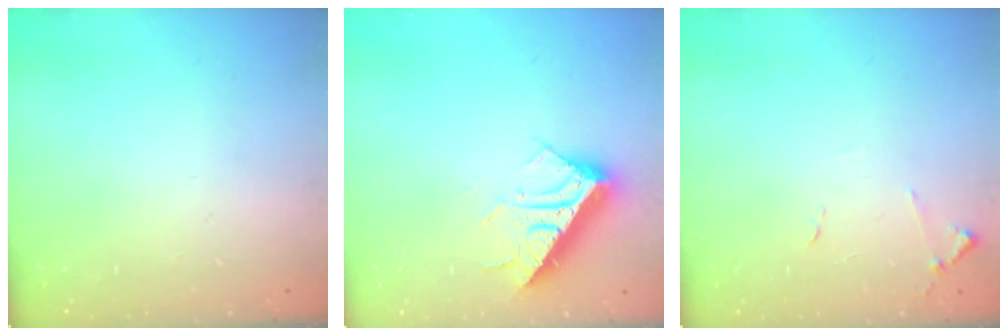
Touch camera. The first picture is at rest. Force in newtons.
{"total": 17.0, "press": 17.0, "slide": 0.3}
{"total": 7.9, "press": 7.8, "slide": 0.7}